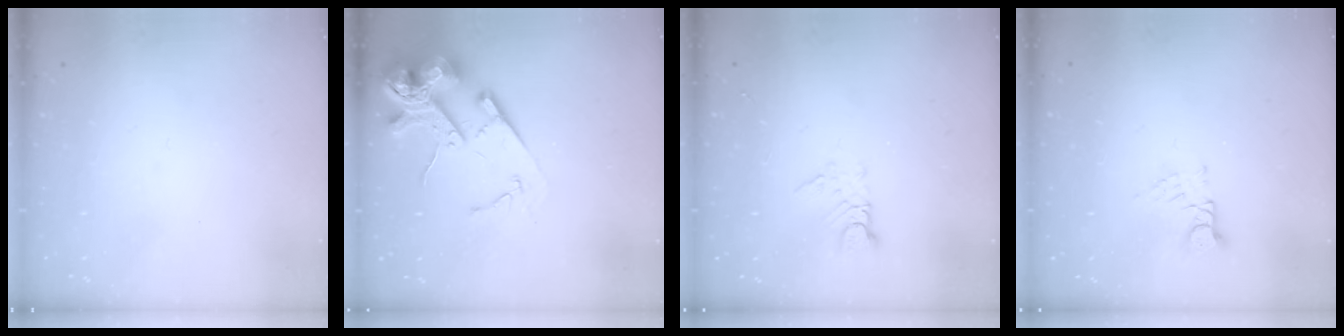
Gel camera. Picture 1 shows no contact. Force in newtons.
{"total": 17.6, "press": 17.4, "slide": 2.6}
{"total": 3.0, "press": 3.0, "slide": 0.2}
{"total": 2.8, "press": 2.8, "slide": 0.3}